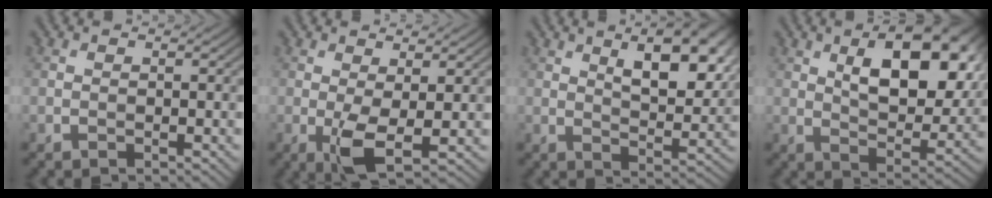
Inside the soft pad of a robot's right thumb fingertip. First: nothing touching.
{"total": 4.2, "force": [-0.2, 1.2, 4.0], "torque": [-0.089, -0.006, -0.002]}
{"total": 11.4, "force": [5.0, 4.8, 9.0], "torque": [-0.130, 0.002, 0.072]}
{"total": 13.7, "force": [4.9, 6.8, 10.9], "torque": [-0.155, 0.000, 0.079]}